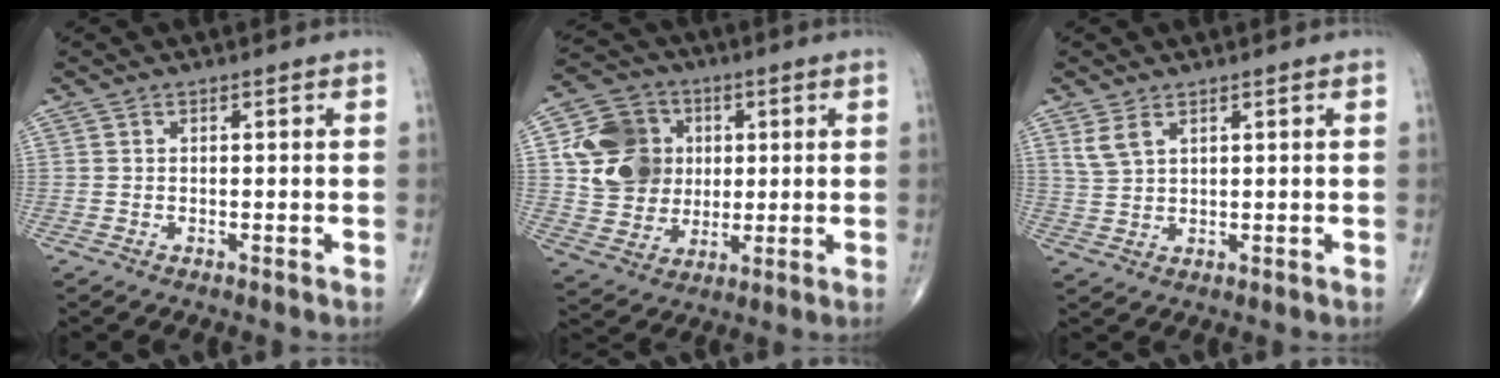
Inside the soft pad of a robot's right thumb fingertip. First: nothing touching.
{"total": 14.4, "force": [2.5, 12.3, 7.1], "torque": [-0.097, 0.001, 0.050]}
{"total": 3.5, "force": [2.1, 1.6, 2.2], "torque": [-0.049, -0.003, 0.052]}